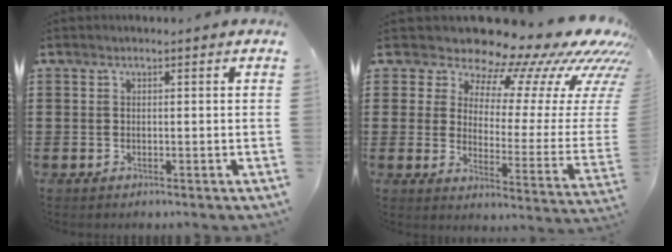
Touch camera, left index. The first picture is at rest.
{"total": 11.8, "force": [10.1, 4.0, 4.7], "torque": [-0.085, -0.100, 0.160]}